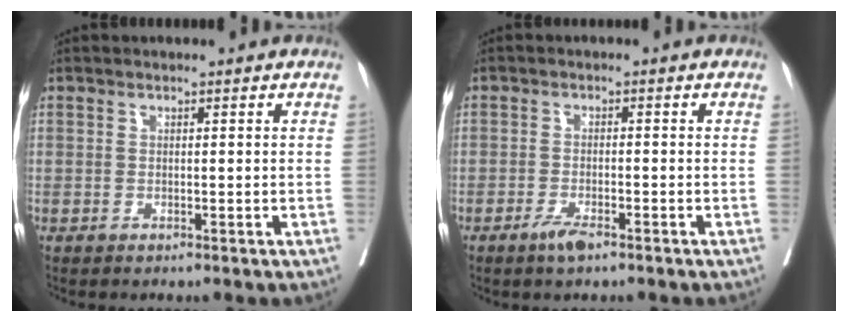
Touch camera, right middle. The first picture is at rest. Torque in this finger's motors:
{"motor_torque": [0.40, -0.46, 0.10, 0.02]}